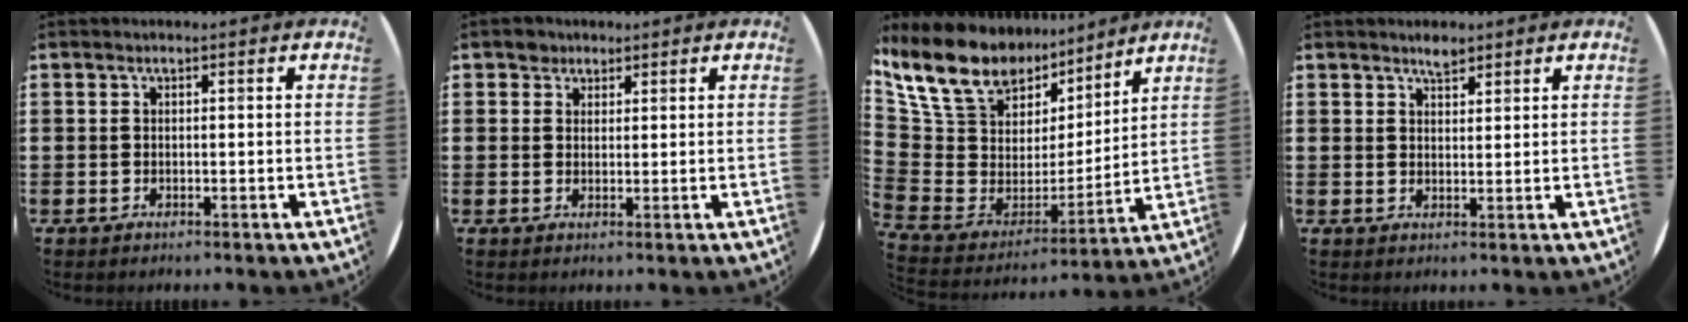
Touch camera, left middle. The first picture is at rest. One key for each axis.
{"total": 1.8, "fx": 1.4, "fy": 1.1, "fz": 0.0, "tx": 0.006, "ty": -0.001, "tz": 0.027}
{"total": 12.7, "fx": 10.6, "fy": 6.2, "fz": 3.1, "tx": -0.132, "ty": -0.074, "tz": 0.197}
{"total": 2.1, "fx": 1.9, "fy": 0.7, "fz": 0.6, "tx": -0.007, "ty": -0.001, "tz": 0.034}